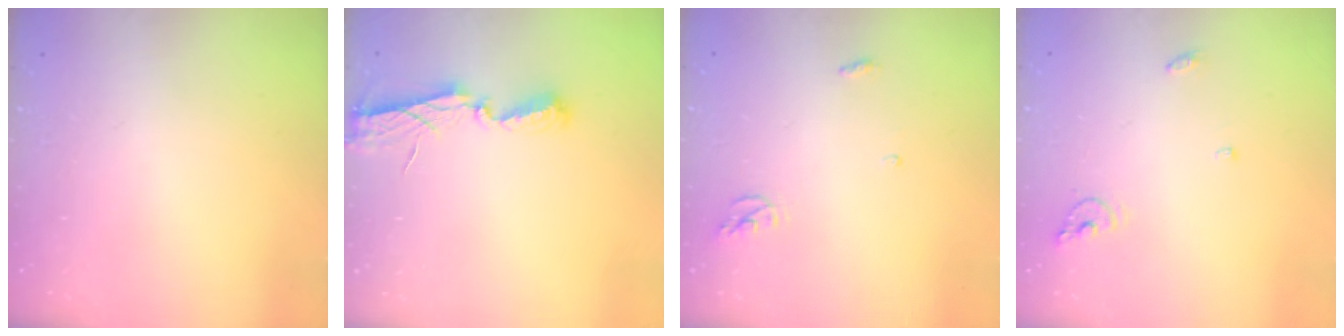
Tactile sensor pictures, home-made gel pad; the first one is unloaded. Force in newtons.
{"total": 6.2, "press": 6.2, "slide": 0.2}
{"total": 3.9, "press": 3.8, "slide": 0.3}
{"total": 6.2, "press": 6.2, "slide": 0.4}